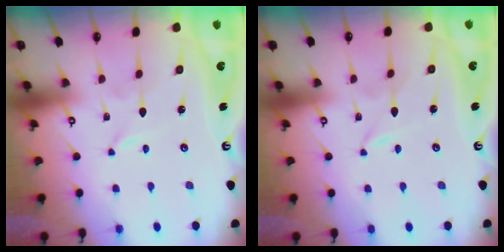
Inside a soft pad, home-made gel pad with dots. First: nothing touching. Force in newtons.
{"total": 0.0}